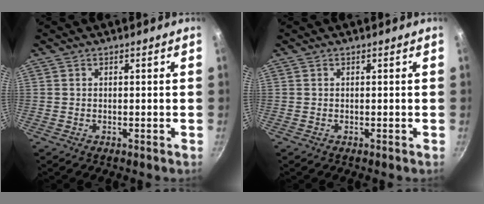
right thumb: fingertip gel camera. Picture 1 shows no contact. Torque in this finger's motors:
{"motor_torque": [-0.01, -0.02, 0.01, -0.01, 0.00]}